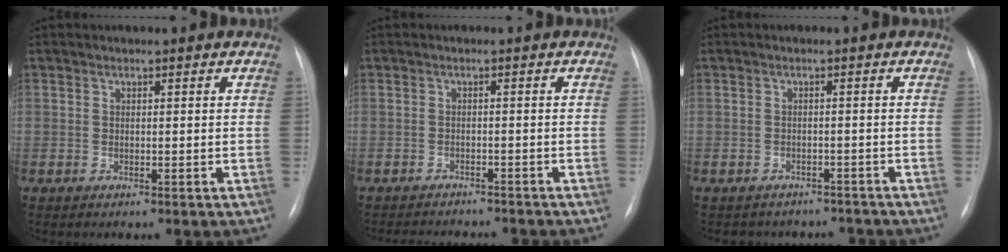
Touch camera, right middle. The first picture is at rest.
{"total": 7.8, "force": [-7.4, 1.7, 1.7], "torque": [-0.023, 0.001, -0.092]}
{"total": 6.7, "force": [-6.1, 2.9, 0.0], "torque": [0.002, 0.018, -0.066]}